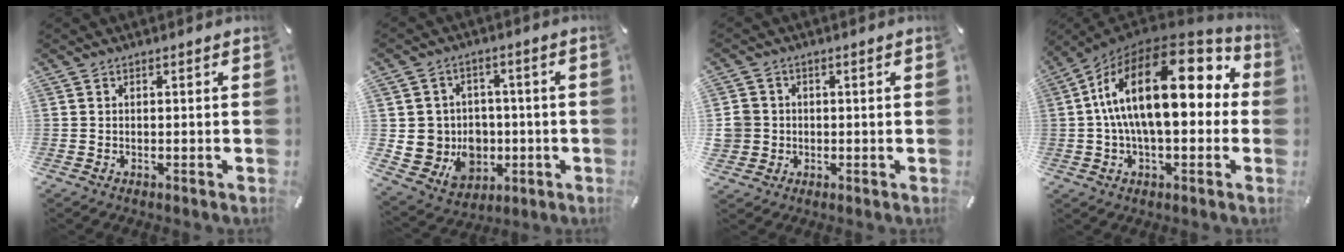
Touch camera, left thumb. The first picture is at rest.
{"total": 10.2, "force": [-0.2, 10.0, 2.0], "torque": [-0.060, -0.008, 0.010]}
{"total": 5.0, "force": [0.4, 5.0, 0.6], "torque": [-0.019, 0.007, 0.009]}
{"total": 24.3, "force": [4.9, 11.6, 20.7], "torque": [-0.384, -0.027, 0.076]}